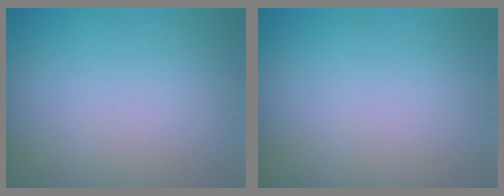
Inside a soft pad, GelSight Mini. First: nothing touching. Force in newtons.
{"total": 0.0}